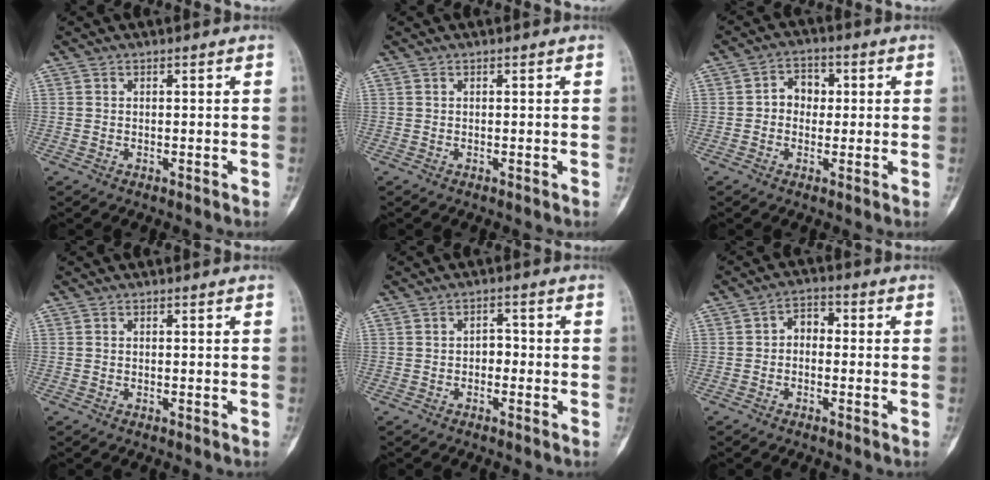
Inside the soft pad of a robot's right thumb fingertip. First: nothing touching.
{"total": 0.0}
{"total": 5.1, "force": [0.3, 4.2, 2.9], "torque": [-0.018, 0.016, -0.004]}
{"total": 0.0}
{"total": 2.2, "force": [-0.7, 1.7, 1.3], "torque": [-0.002, 0.014, -0.018]}
{"total": 3.7, "force": [-0.5, 2.7, 2.5], "torque": [-0.022, 0.020, -0.022]}